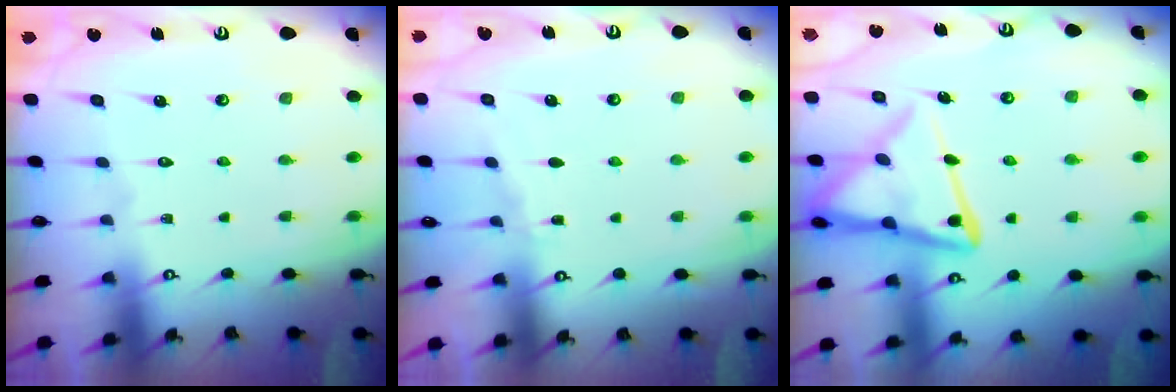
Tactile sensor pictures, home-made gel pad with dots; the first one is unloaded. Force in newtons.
{"total": 2.9, "press": 2.9, "slide": 0.3}
{"total": 15.6, "press": 15.5, "slide": 1.5}